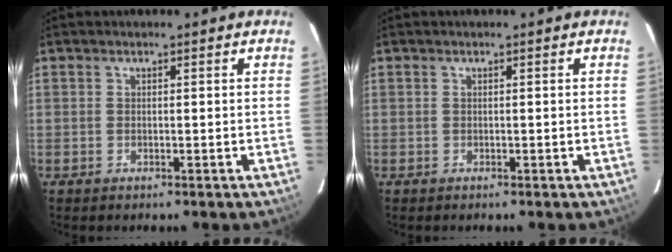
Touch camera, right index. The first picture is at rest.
{"total": 0.0}